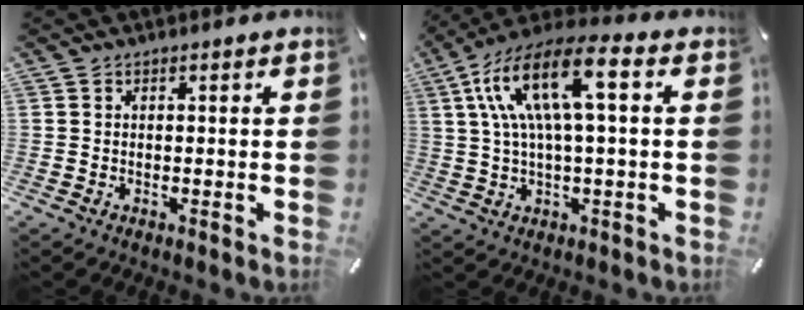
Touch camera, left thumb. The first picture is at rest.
{"total": 14.5, "force": [3.8, 4.6, 13.2], "torque": [-0.278, -0.004, 0.060]}